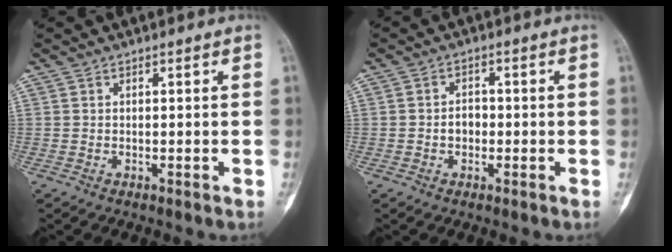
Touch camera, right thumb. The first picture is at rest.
{"total": 2.8, "force": [-0.6, 2.3, 1.5], "torque": [-0.009, 0.010, -0.017]}